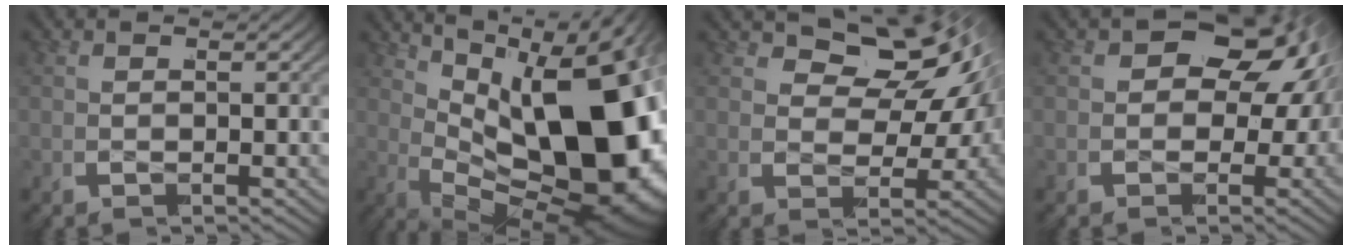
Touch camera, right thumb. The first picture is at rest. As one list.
[{"total": 24.3, "force": [-0.1, 13.7, 20.1], "torque": [-0.308, -0.027, 0.019]}, {"total": 10.1, "force": [2.1, 6.3, 7.6], "torque": [-0.099, -0.002, 0.029]}, {"total": 12.0, "force": [1.4, 8.1, 8.7], "torque": [-0.135, 0.001, 0.014]}]